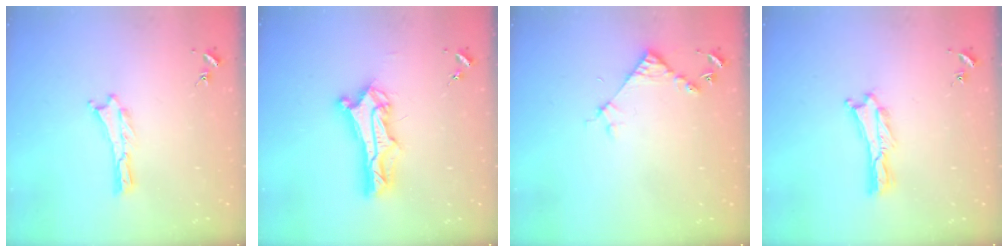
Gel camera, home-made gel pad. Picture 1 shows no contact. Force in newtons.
{"total": 8.8, "press": 8.7, "slide": 0.7}
{"total": 4.5, "press": 4.5, "slide": 0.4}
{"total": 0.6, "press": 0.5, "slide": 0.2}